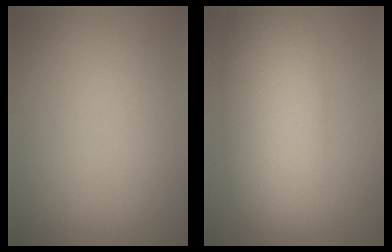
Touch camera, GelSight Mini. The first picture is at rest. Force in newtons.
{"total": 8.6, "press": 8.6, "slide": 0.4}